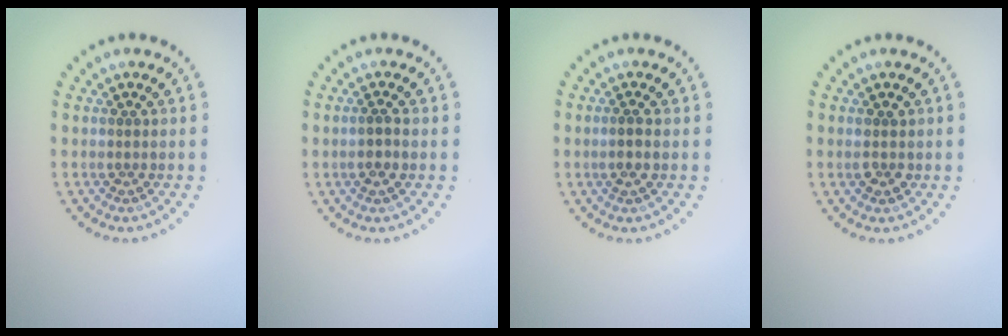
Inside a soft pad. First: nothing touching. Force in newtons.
{"total": 1.1, "press": 0.9, "slide": 0.7}
{"total": 0.8, "press": 0.7, "slide": 0.5}
{"total": 1.4, "press": 1.4, "slide": 0.3}